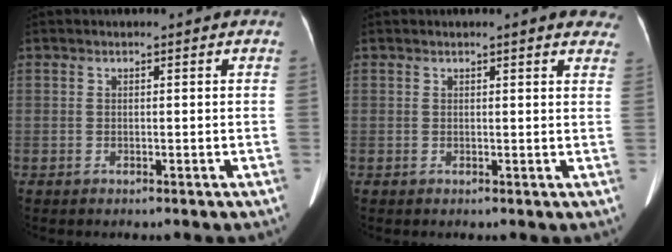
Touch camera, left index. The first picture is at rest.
{"total": 5.1, "force": [4.2, 1.0, 2.7], "torque": [-0.016, 0.002, 0.032]}